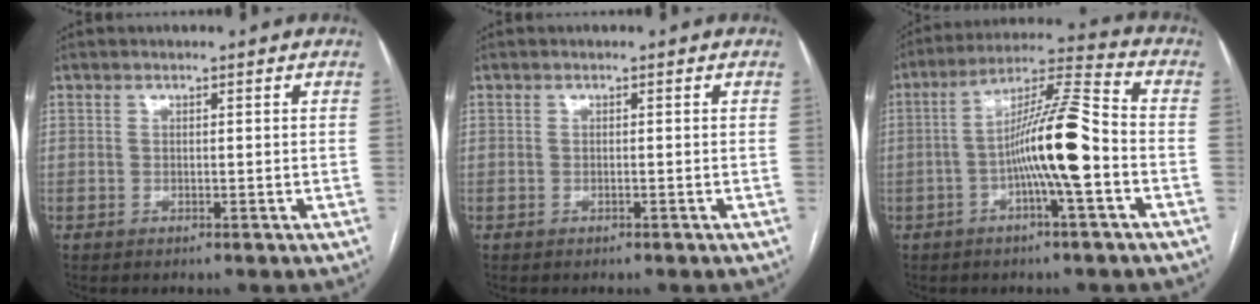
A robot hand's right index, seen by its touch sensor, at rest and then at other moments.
{"total": 0.0}
{"total": 12.3, "force": [-2.8, 0.5, 12.0], "torque": [-0.217, 0.018, -0.053]}